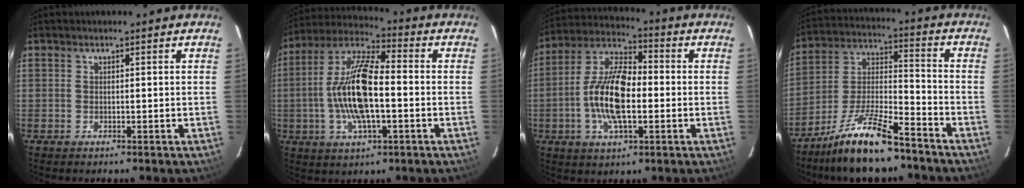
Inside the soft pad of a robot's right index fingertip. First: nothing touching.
{"total": 15.1, "force": [-2.2, 5.0, 14.0], "torque": [-0.281, 0.005, -0.048]}
{"total": 14.1, "force": [-2.2, 5.8, 12.6], "torque": [-0.256, 0.008, -0.048]}
{"total": 14.8, "force": [-11.3, 2.9, 9.1], "torque": [-0.186, 0.003, -0.207]}